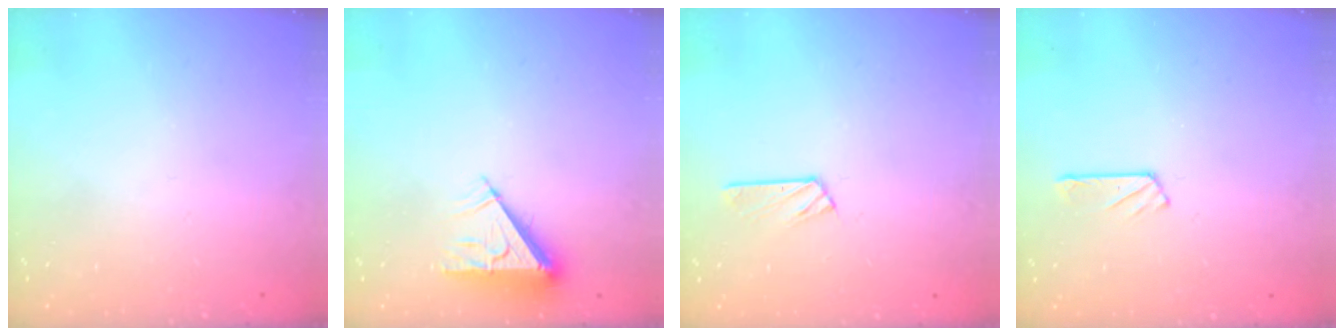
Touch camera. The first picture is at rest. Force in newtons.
{"total": 5.8, "press": 5.8, "slide": 0.8}
{"total": 2.9, "press": 2.9, "slide": 0.3}
{"total": 2.4, "press": 2.3, "slide": 0.3}